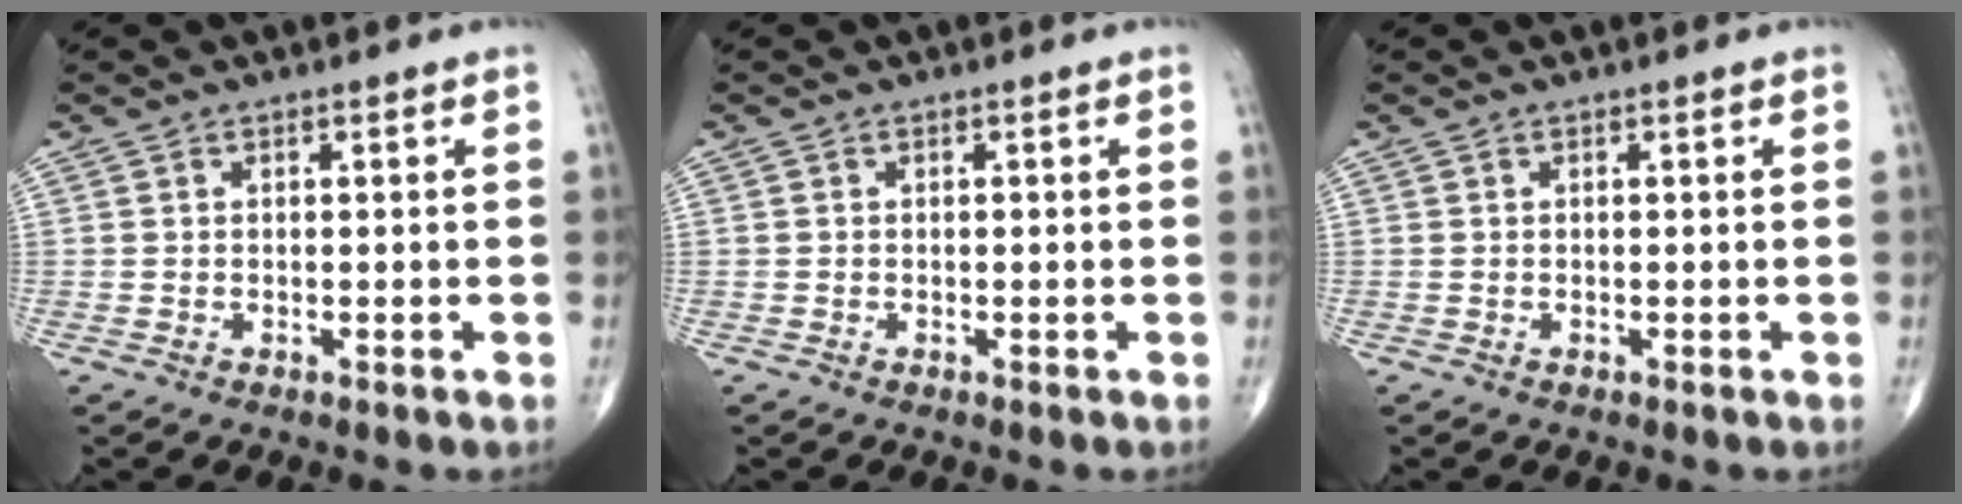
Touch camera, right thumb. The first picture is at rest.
{"total": 0.0}
{"total": 0.0}